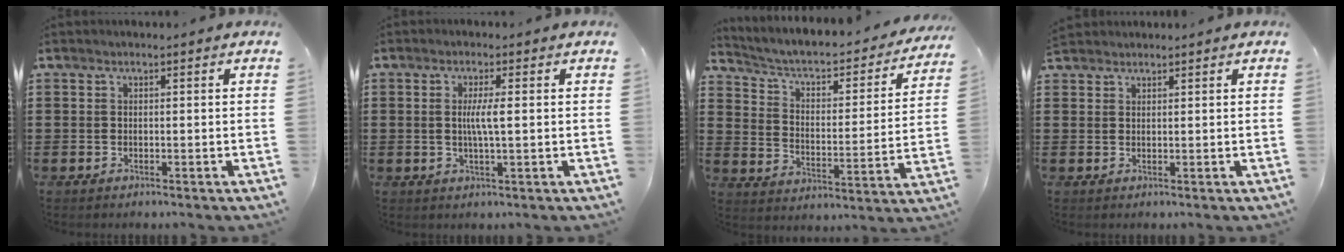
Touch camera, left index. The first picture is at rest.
{"total": 3.5, "force": [0.2, 0.3, 3.5], "torque": [-0.066, -0.004, 0.001]}
{"total": 3.7, "force": [2.7, 1.5, 1.9], "torque": [-0.054, -0.023, 0.035]}
{"total": 1.5, "force": [1.5, 0.5, 0.1], "torque": [-0.006, 0.001, 0.030]}